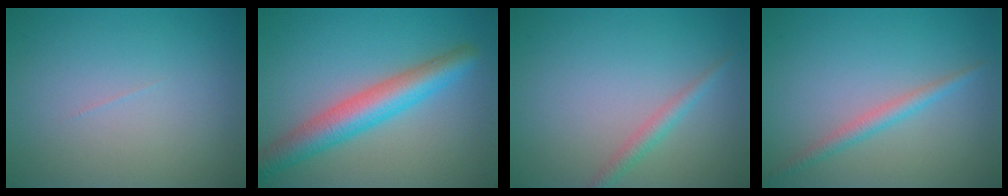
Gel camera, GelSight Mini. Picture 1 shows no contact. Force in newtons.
{"total": 5.6, "press": 5.6, "slide": 0.2}
{"total": 1.6, "press": 1.6, "slide": 0.0}
{"total": 1.9, "press": 1.9, "slide": 0.1}